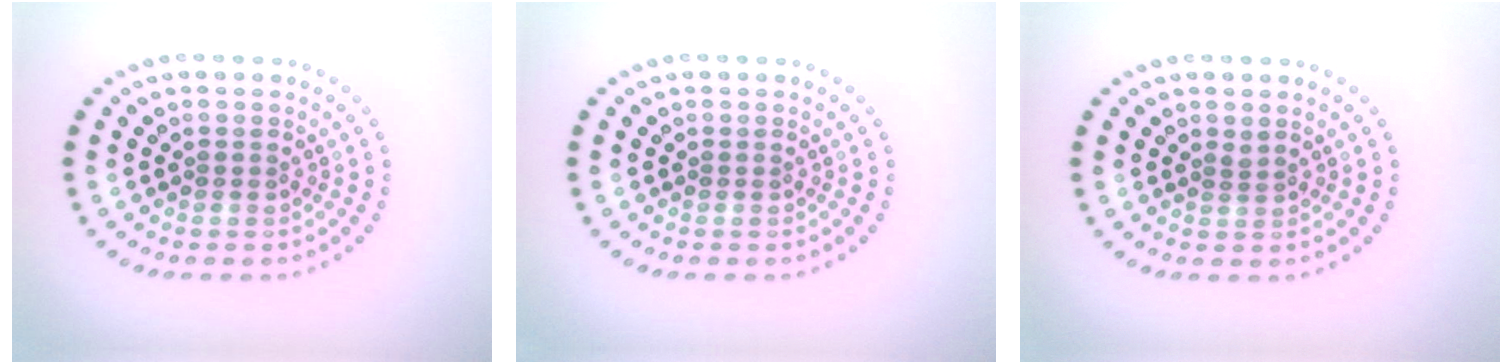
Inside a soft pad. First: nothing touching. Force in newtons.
{"total": 0.0}
{"total": 0.5, "press": 0.2, "slide": 0.5}